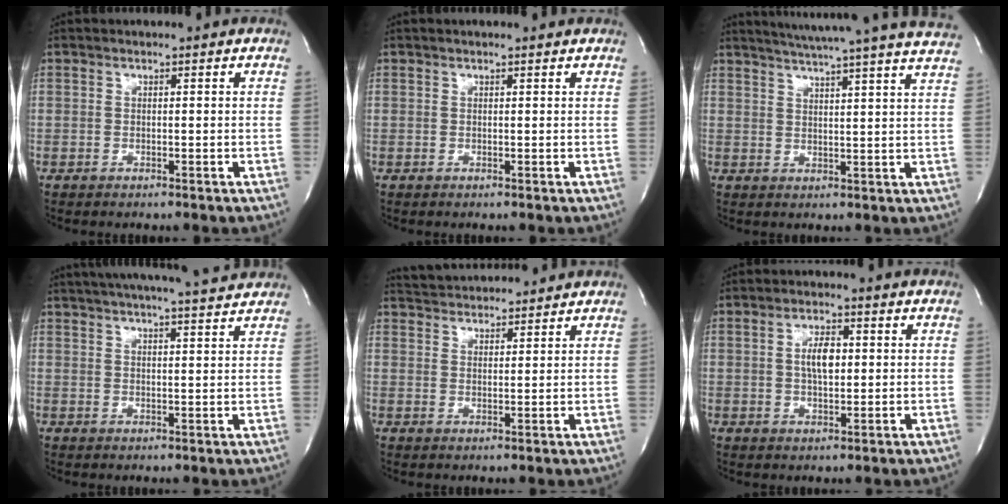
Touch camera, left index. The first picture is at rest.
{"total": 1.8, "force": [1.7, 0.2, 0.7], "torque": [-0.011, 0.014, 0.018]}
{"total": 22.5, "force": [20.4, -1.3, 9.3], "torque": [-0.147, -0.041, 0.252]}
{"total": 15.3, "force": [13.8, 0.9, 6.5], "torque": [-0.110, 0.024, 0.184]}
{"total": 7.8, "force": [7.6, 0.9, 1.4], "torque": [-0.030, 0.027, 0.120]}
{"total": 4.4, "force": [0.4, 1.8, 4.0], "torque": [-0.078, 0.003, 0.010]}